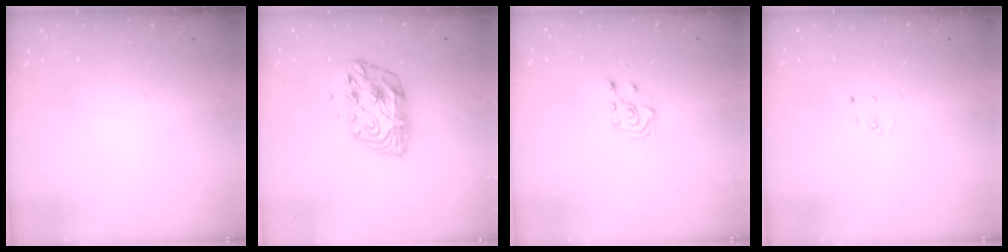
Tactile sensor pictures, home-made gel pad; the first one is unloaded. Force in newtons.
{"total": 9.7, "press": 9.7, "slide": 0.9}
{"total": 3.2, "press": 2.9, "slide": 1.4}
{"total": 2.7, "press": 2.7, "slide": 0.3}